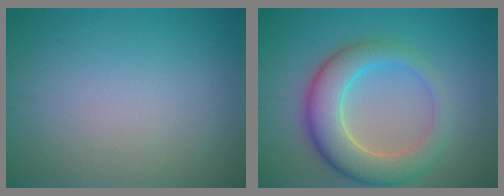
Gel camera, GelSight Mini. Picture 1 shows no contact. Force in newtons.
{"total": 7.0, "press": 6.9, "slide": 0.7}